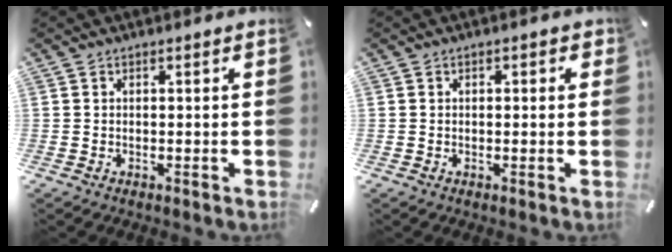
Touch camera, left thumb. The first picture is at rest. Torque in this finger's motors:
{"motor_torque": [-0.14, -0.14, 0.14, 0.15, -0.09]}